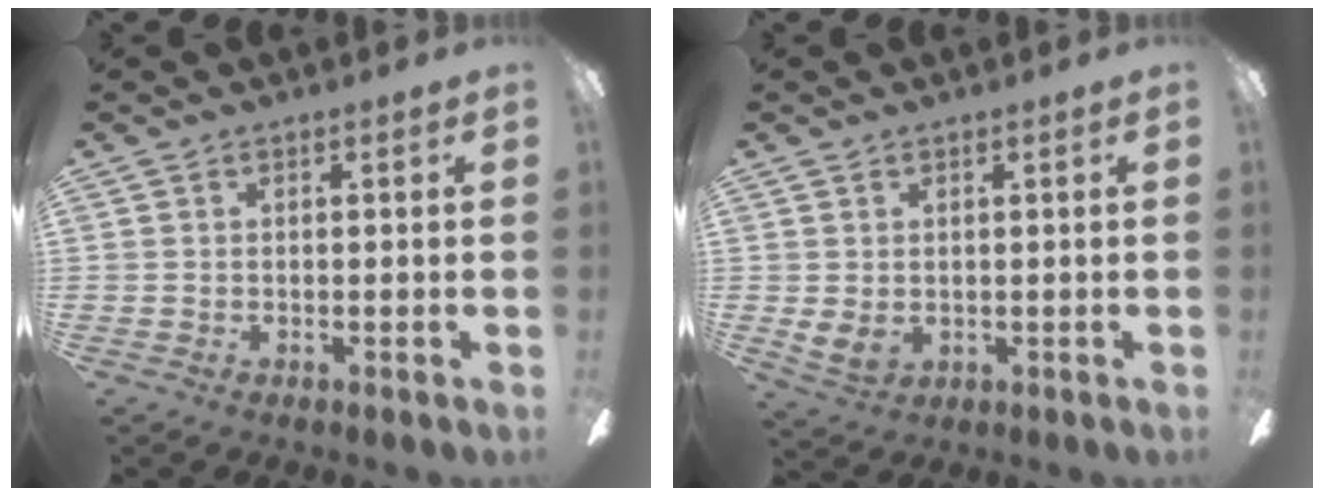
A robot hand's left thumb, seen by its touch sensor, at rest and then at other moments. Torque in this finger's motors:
{"motor_torque": [0.39, 1.06, 0.60, -0.42, 0.05]}